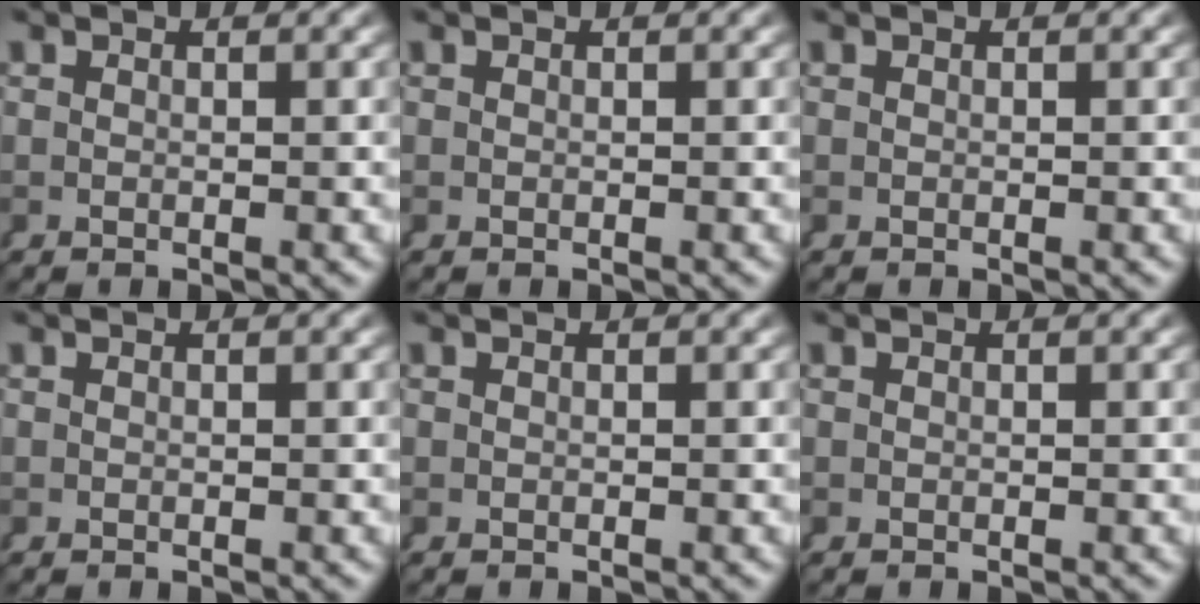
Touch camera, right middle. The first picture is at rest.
{"total": 0.0}
{"total": 0.0}
{"total": 0.0}
{"total": 0.0}
{"total": 0.0}